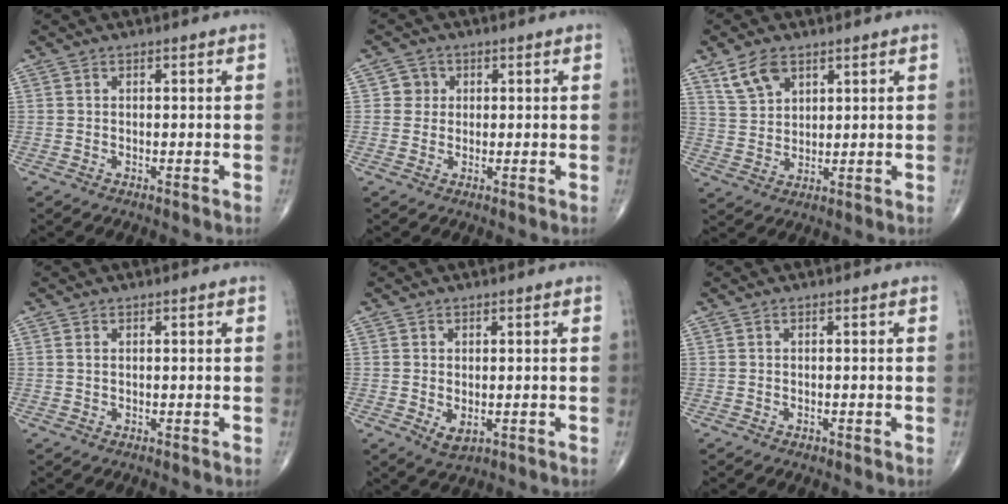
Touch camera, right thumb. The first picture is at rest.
{"total": 2.8, "force": [0.6, 2.7, 0.3], "torque": [0.015, 0.003, 0.002]}
{"total": 6.6, "force": [4.0, 3.9, 3.5], "torque": [-0.058, -0.018, 0.086]}
{"total": 0.6, "force": [0.2, 0.3, 0.4], "torque": [-0.010, 0.006, 0.005]}
{"total": 3.8, "force": [-0.6, 2.4, 2.9], "torque": [-0.042, -0.009, 0.002]}
{"total": 0.6, "force": [-0.3, 0.4, 0.3], "torque": [-0.003, 0.000, -0.004]}